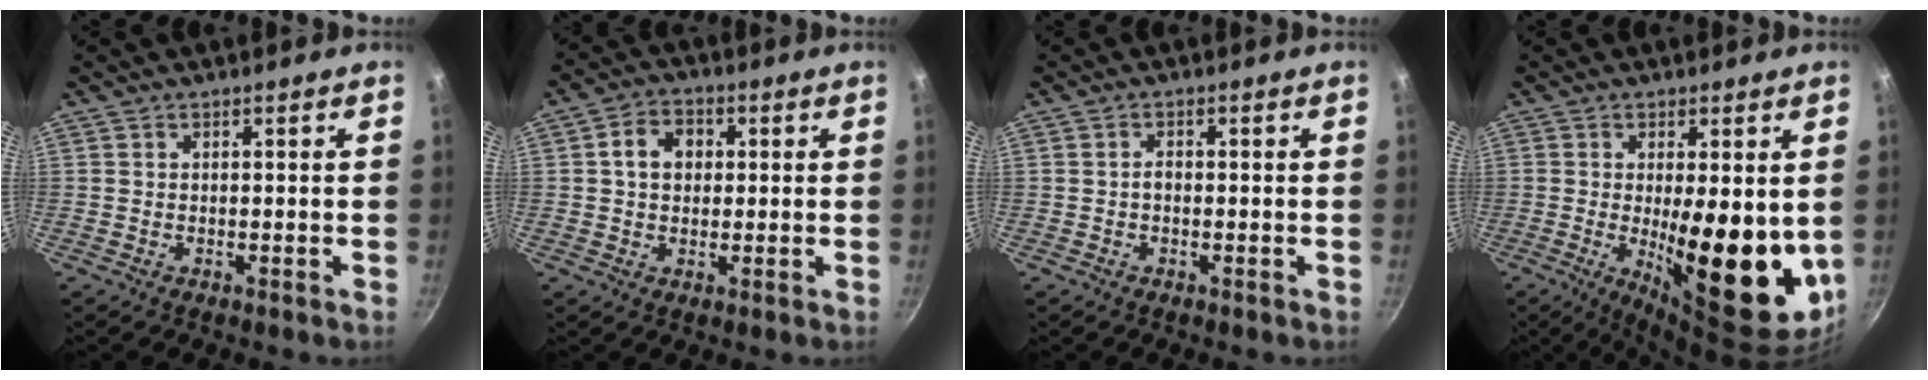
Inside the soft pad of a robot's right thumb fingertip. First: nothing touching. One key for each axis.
{"total": 6.2, "fx": 1.0, "fy": 5.0, "fz": 3.6, "tx": -0.038, "ty": 0.011, "tz": 0.007}
{"total": 1.2, "fx": -0.3, "fy": 0.7, "fz": 0.9, "tx": -0.013, "ty": 0.007, "tz": -0.005}
{"total": 16.8, "fx": -0.7, "fy": 5.6, "fz": 15.9, "tx": -0.202, "ty": -0.030, "tz": 0.002}